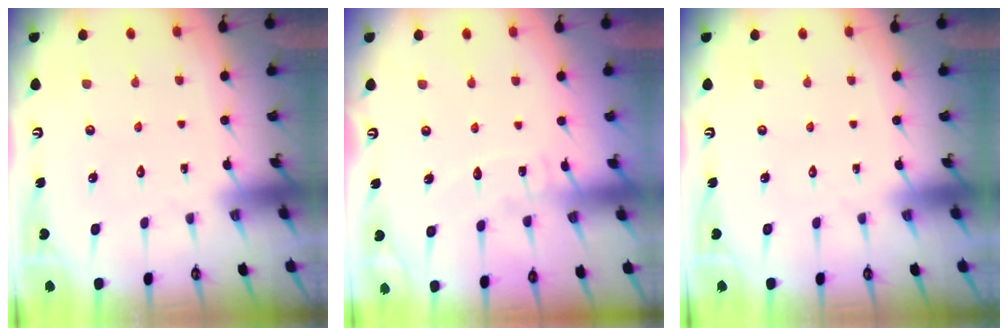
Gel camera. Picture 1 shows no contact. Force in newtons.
{"total": 5.7, "press": 5.7, "slide": 0.6}
{"total": 0.0}